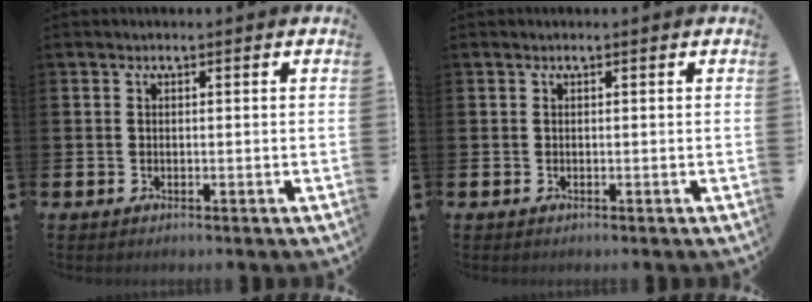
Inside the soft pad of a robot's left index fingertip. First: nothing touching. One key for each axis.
{"total": 0.0}